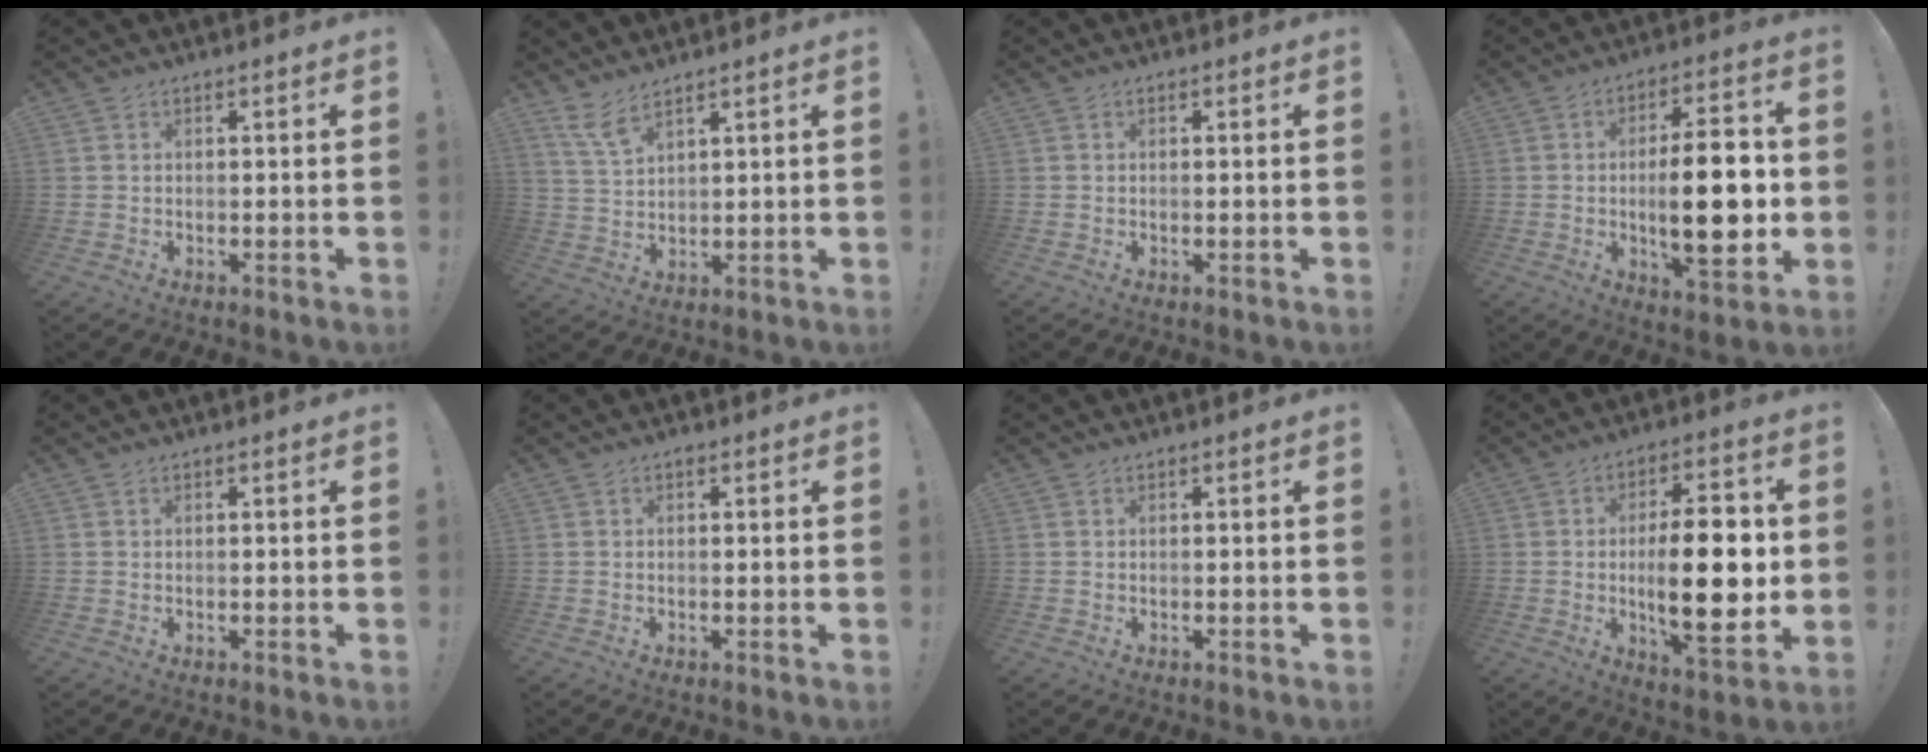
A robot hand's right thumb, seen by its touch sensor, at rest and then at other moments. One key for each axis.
{"total": 5.9, "fx": 4.5, "fy": 1.2, "fz": 3.6, "tx": -0.074, "ty": -0.023, "tz": 0.083}
{"total": 0.0}
{"total": 18.6, "fx": -1.0, "fy": 6.3, "fz": 17.5, "tx": -0.281, "ty": -0.006, "tz": -0.019}
{"total": 0.0}
{"total": 0.0}
{"total": 0.0}
{"total": 20.2, "fx": -0.2, "fy": 7.4, "fz": 18.8, "tx": -0.303, "ty": -0.012, "tz": -0.008}